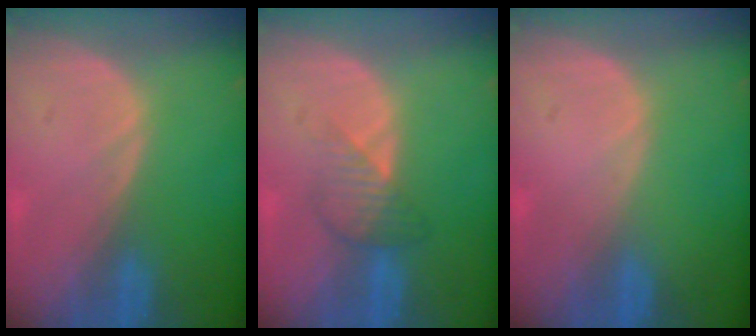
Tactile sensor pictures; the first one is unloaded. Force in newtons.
{"total": 3.3, "press": 3.3, "slide": 0.2}
{"total": 0.0}